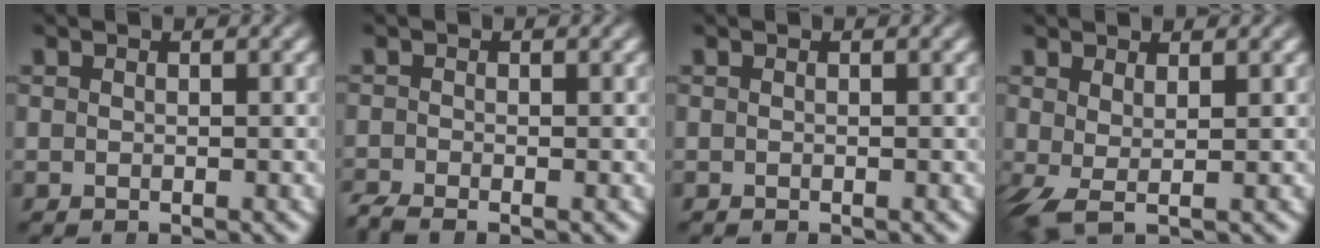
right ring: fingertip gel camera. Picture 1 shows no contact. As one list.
[{"total": 1.9, "force": [-1.7, 0.8, 0.6], "torque": [-0.005, -0.003, -0.030]}, {"total": 0.0}, {"total": 1.7, "force": [-0.1, 0.4, 1.6], "torque": [-0.046, -0.019, 0.012]}]